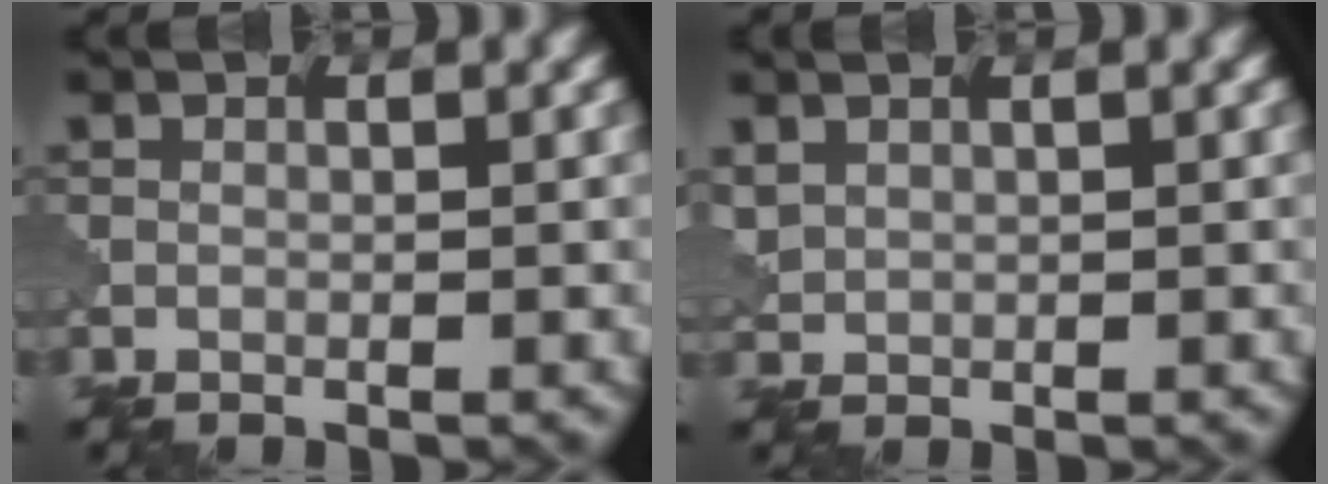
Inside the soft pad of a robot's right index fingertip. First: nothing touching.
{"total": 1.7, "force": [0.8, 1.4, 0.6], "torque": [-0.017, 0.005, 0.018]}